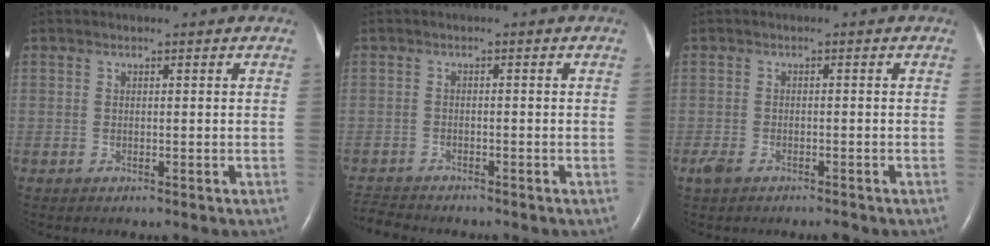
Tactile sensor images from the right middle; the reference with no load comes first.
{"total": 3.6, "force": [-3.6, 0.3, 0.3], "torque": [-0.006, -0.016, -0.064]}
{"total": 3.1, "force": [-2.2, 1.0, 1.9], "torque": [-0.044, -0.006, -0.035]}